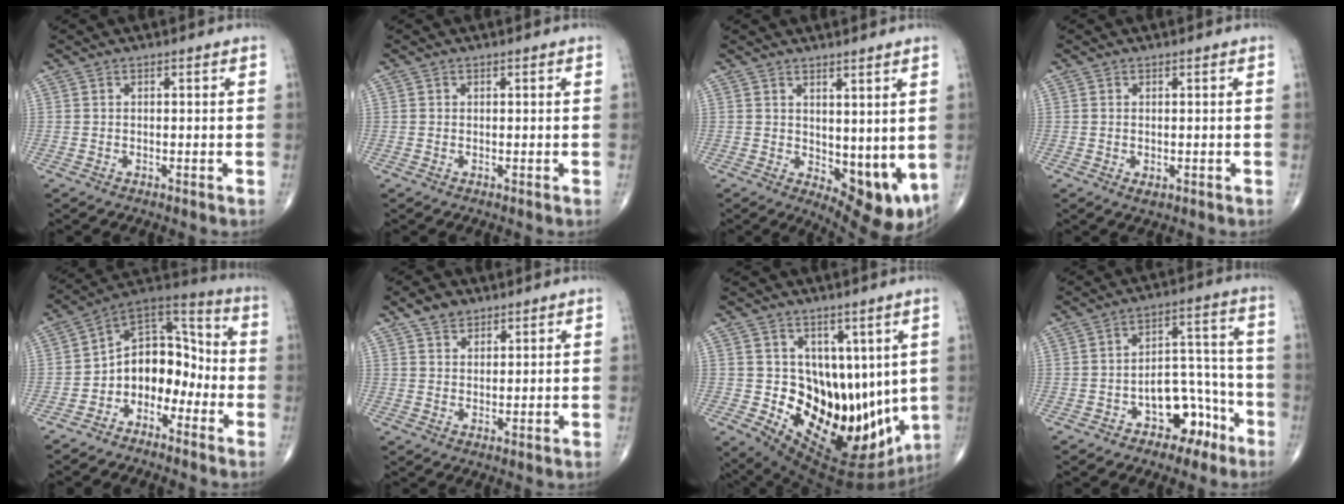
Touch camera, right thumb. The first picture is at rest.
{"total": 0.0}
{"total": 9.3, "force": [1.1, 4.4, 8.1], "torque": [-0.089, -0.028, 0.031]}
{"total": 1.5, "force": [-0.3, 0.9, 1.1], "torque": [-0.017, -0.003, -0.002]}
{"total": 12.1, "force": [-4.0, 9.0, 7.0], "torque": [-0.060, 0.085, -0.085]}
{"total": 4.9, "force": [3.4, 3.0, 2.0], "torque": [-0.017, -0.018, 0.061]}
{"total": 21.3, "force": [1.4, 13.6, 16.4], "torque": [-0.199, -0.048, 0.059]}
{"total": 10.3, "force": [-5.4, 6.3, 6.1], "torque": [-0.050, 0.064, -0.077]}